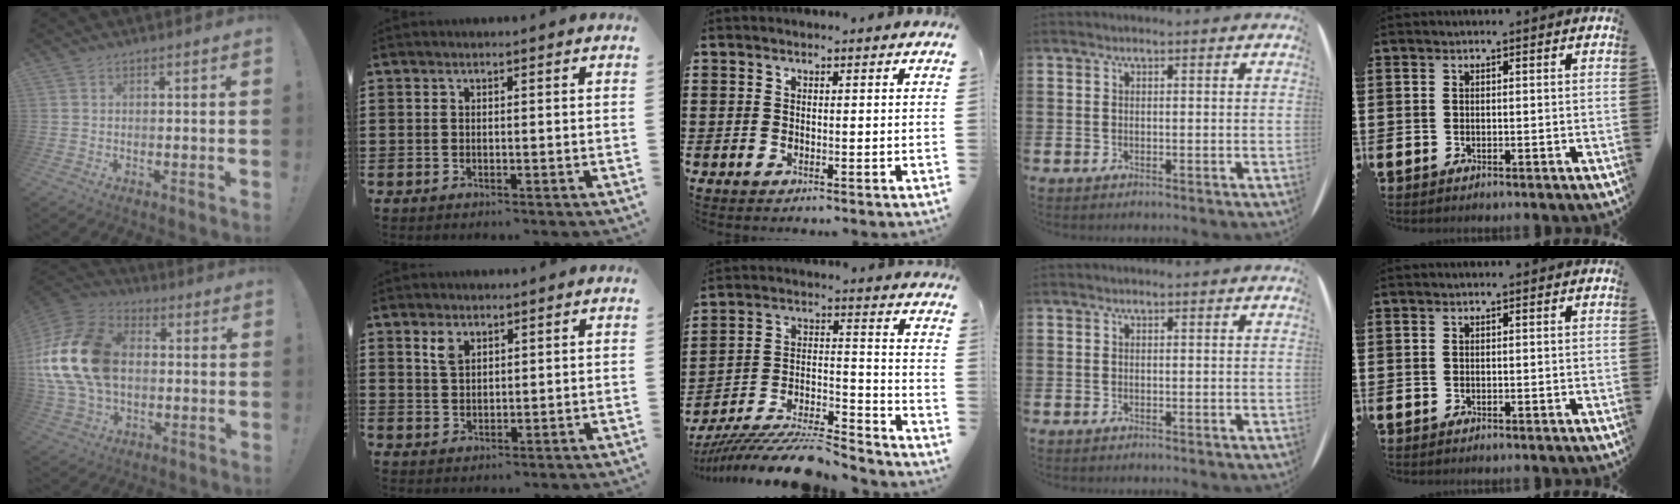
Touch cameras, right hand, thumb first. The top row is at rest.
{"thumb": {"total": 23.0, "force": [1.7, 16.3, 16.1], "torque": [-0.296, 0.018, 0.043]}, "index": {"total": 2.8, "force": [1.8, 1.5, 1.5], "torque": [-0.035, 0.005, 0.034]}, "middle": {"total": 11.1, "force": [-10.5, 0.7, 3.3], "torque": [-0.045, 0.026, -0.204]}}